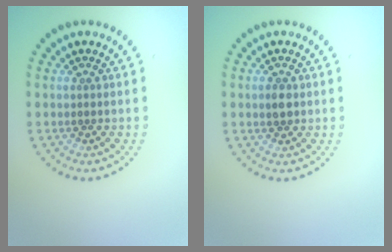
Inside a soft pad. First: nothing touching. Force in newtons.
{"total": 1.4, "press": 1.4, "slide": 0.1}